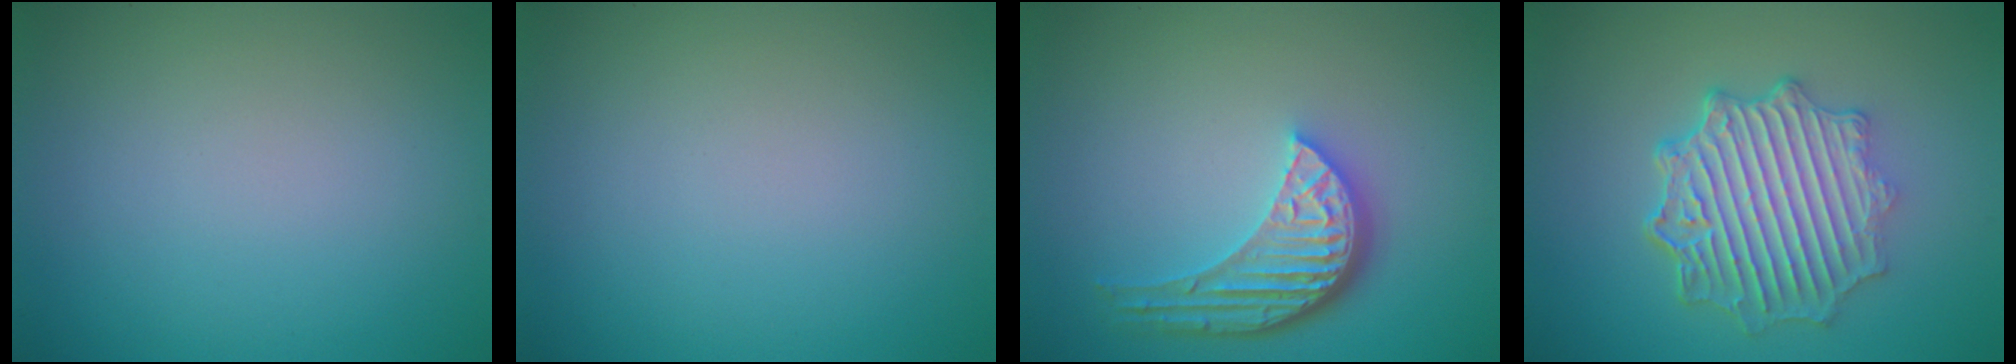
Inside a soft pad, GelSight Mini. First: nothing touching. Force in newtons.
{"total": 0.0}
{"total": 5.2, "press": 3.9, "slide": 3.5}
{"total": 6.6, "press": 5.2, "slide": 4.0}